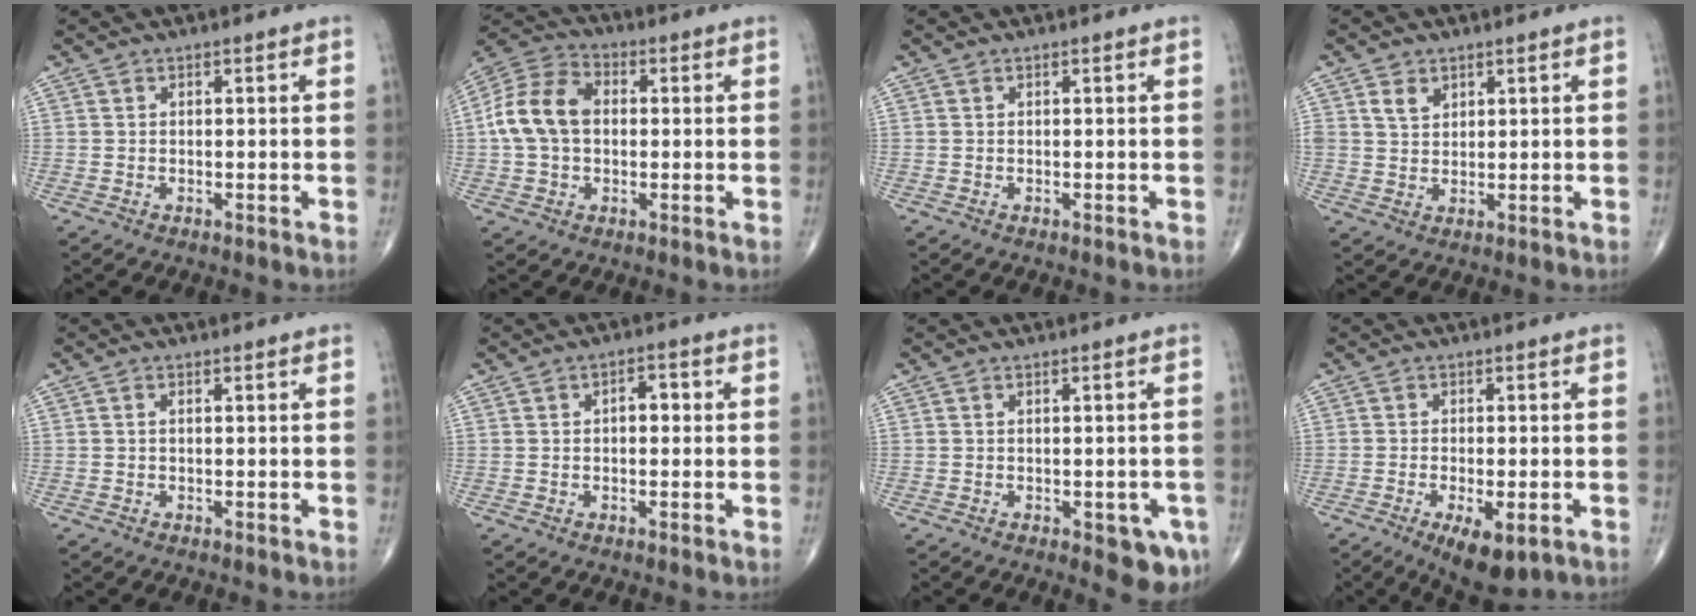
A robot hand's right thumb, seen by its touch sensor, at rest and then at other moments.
{"total": 12.2, "force": [0.5, 8.6, 8.6], "torque": [-0.166, 0.033, 0.002]}
{"total": 0.0}
{"total": 3.5, "force": [1.9, 2.5, 1.6], "torque": [-0.015, -0.013, 0.038]}
{"total": 0.7, "force": [0.0, 0.3, 0.6], "torque": [-0.013, 0.000, 0.000]}
{"total": 3.0, "force": [0.1, 1.8, 2.4], "torque": [-0.022, 0.012, -0.004]}
{"total": 6.3, "force": [-2.5, 2.6, 5.2], "torque": [-0.041, -0.003, -0.025]}
{"total": 8.7, "force": [-3.9, 3.3, 7.0], "torque": [-0.103, -0.007, -0.055]}